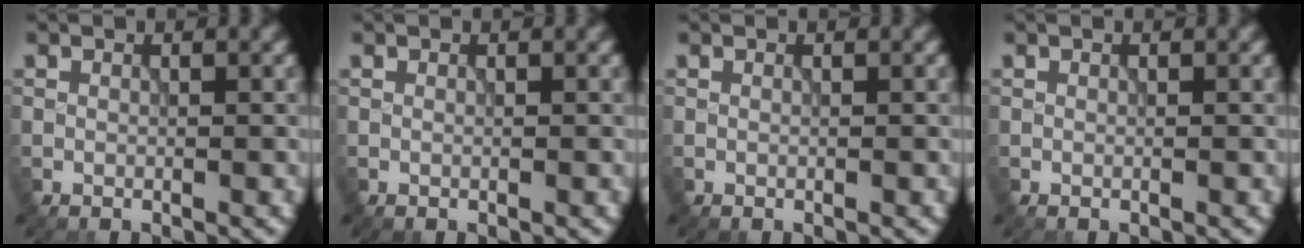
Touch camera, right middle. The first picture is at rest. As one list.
[{"total": 0.0}, {"total": 0.0}, {"total": 0.0}]